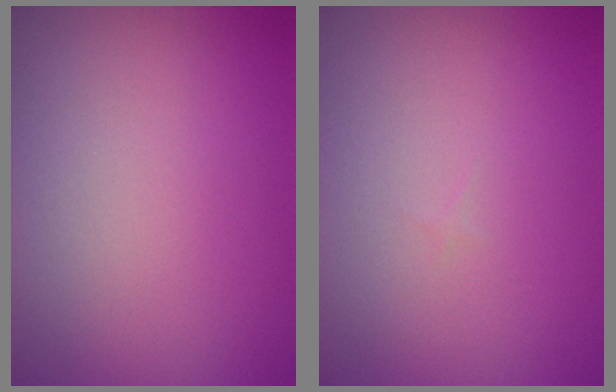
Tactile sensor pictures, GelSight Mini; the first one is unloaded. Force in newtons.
{"total": 0.0}